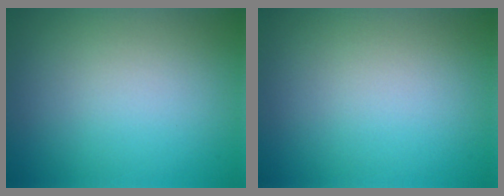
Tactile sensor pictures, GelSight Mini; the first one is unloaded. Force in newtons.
{"total": 0.0}